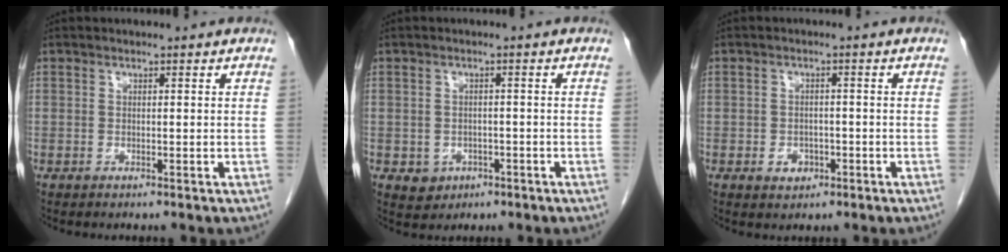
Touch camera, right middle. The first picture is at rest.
{"total": 3.2, "force": [-1.3, 2.7, 1.0], "torque": [-0.016, 0.004, -0.008]}
{"total": 2.5, "force": [-1.1, 1.9, 1.3], "torque": [-0.020, 0.002, -0.009]}